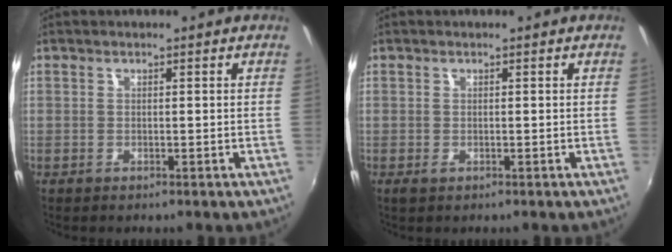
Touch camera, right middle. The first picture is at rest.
{"total": 0.7, "force": [-0.3, 0.5, 0.5], "torque": [-0.009, -0.003, -0.006]}